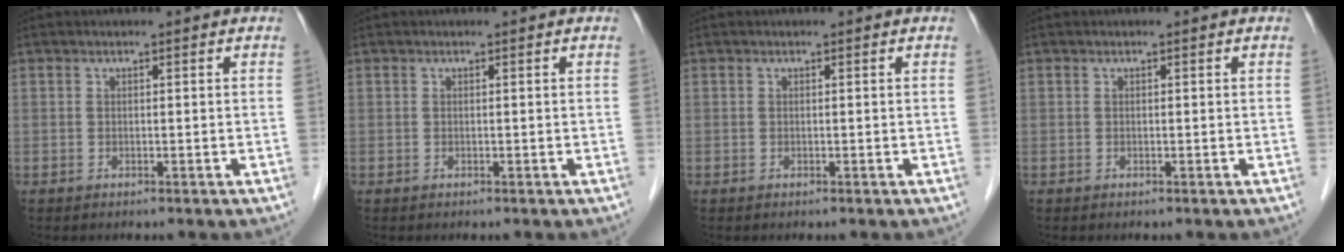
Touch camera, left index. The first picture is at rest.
{"total": 0.0}
{"total": 0.0}
{"total": 0.0}